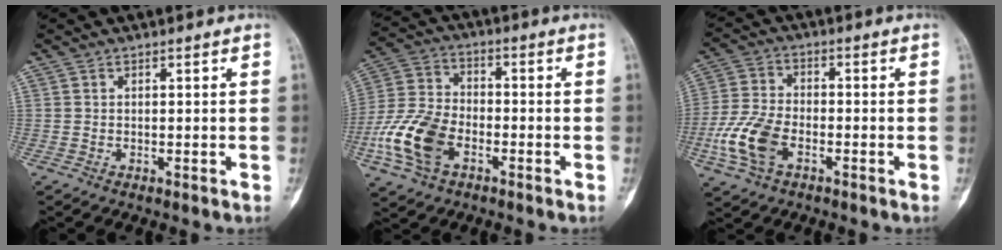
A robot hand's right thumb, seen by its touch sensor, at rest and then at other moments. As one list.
[{"total": 13.5, "force": [-5.1, 8.3, 9.4], "torque": [-0.199, 0.021, -0.103]}, {"total": 10.5, "force": [-3.9, 6.0, 7.7], "torque": [-0.172, 0.014, -0.079]}]